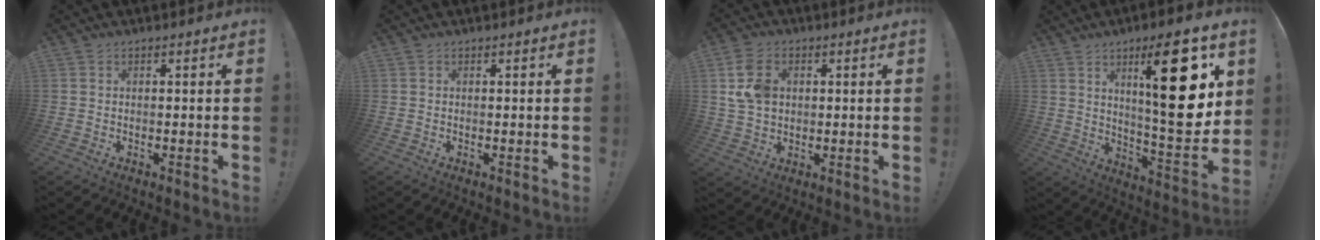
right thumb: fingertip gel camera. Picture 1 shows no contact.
{"total": 0.0}
{"total": 10.2, "force": [2.5, 7.6, 6.3], "torque": [-0.119, 0.005, 0.048]}
{"total": 23.0, "force": [8.8, 6.0, 20.4], "torque": [-0.292, -0.046, 0.127]}